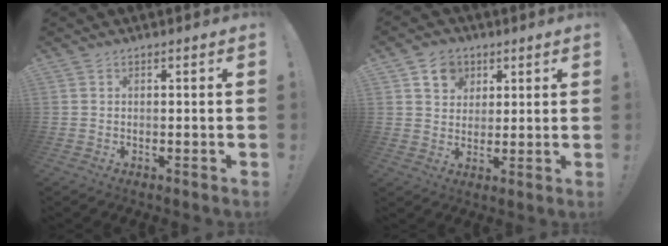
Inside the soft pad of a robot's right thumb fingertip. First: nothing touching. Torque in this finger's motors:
{"motor_torque": [-0.07, 0.38, 0.03, -0.01, 0.23]}